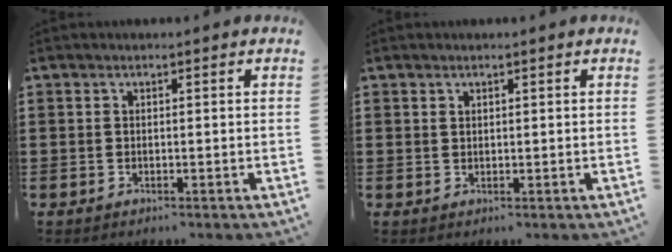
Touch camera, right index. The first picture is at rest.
{"total": 0.7, "force": [0.5, 0.5, 0.2], "torque": [-0.005, 0.002, 0.010]}